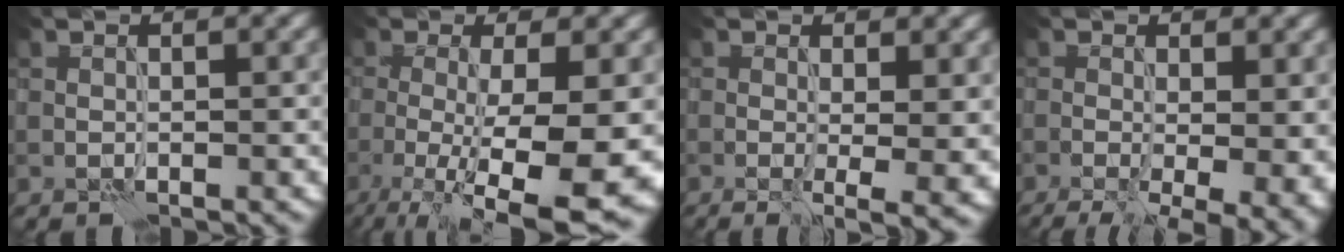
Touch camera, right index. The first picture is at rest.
{"total": 11.7, "force": [-3.4, 3.1, 10.8], "torque": [-0.166, -0.019, -0.050]}
{"total": 6.5, "force": [-0.6, 2.3, 6.0], "torque": [-0.064, -0.009, -0.005]}
{"total": 11.2, "force": [-3.1, 4.9, 9.6], "torque": [-0.105, -0.017, -0.031]}